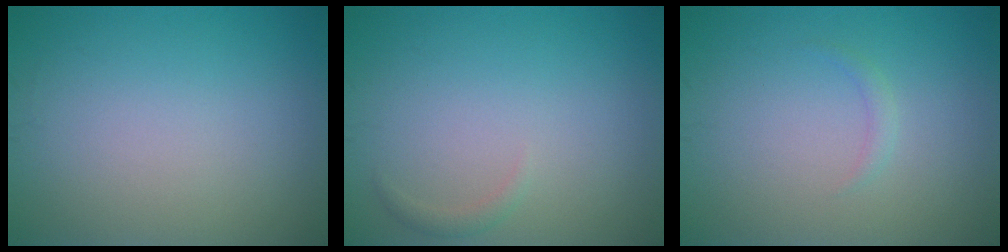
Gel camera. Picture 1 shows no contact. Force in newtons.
{"total": 0.8, "press": 0.8, "slide": 0.0}
{"total": 0.8, "press": 0.8, "slide": 0.0}